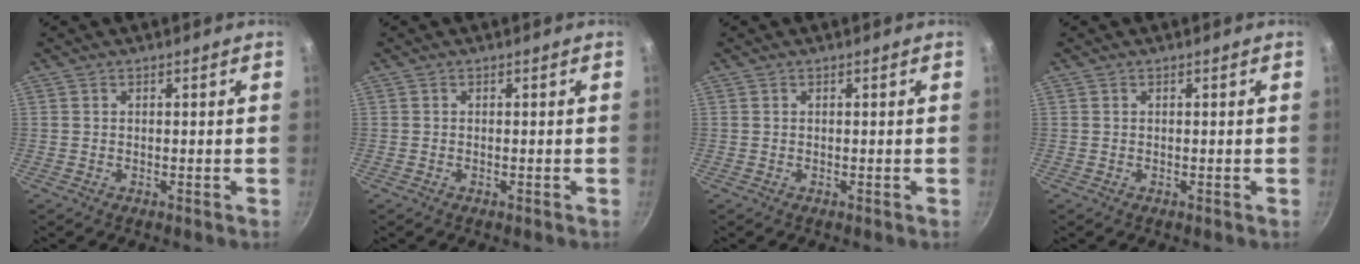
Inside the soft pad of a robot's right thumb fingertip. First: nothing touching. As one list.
[{"total": 0.0}, {"total": 0.0}, {"total": 0.0}]